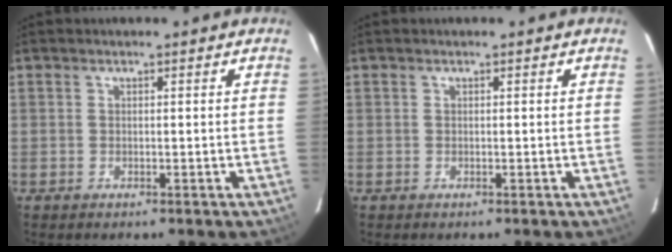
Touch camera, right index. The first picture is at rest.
{"total": 0.0}